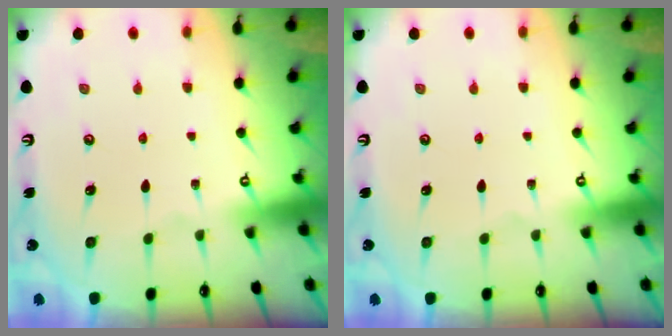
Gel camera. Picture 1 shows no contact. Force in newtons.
{"total": 0.0}